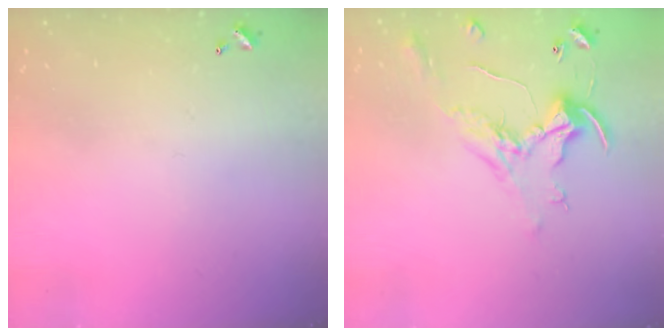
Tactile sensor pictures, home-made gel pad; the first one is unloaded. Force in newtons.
{"total": 0.8, "press": 0.5, "slide": 0.6}